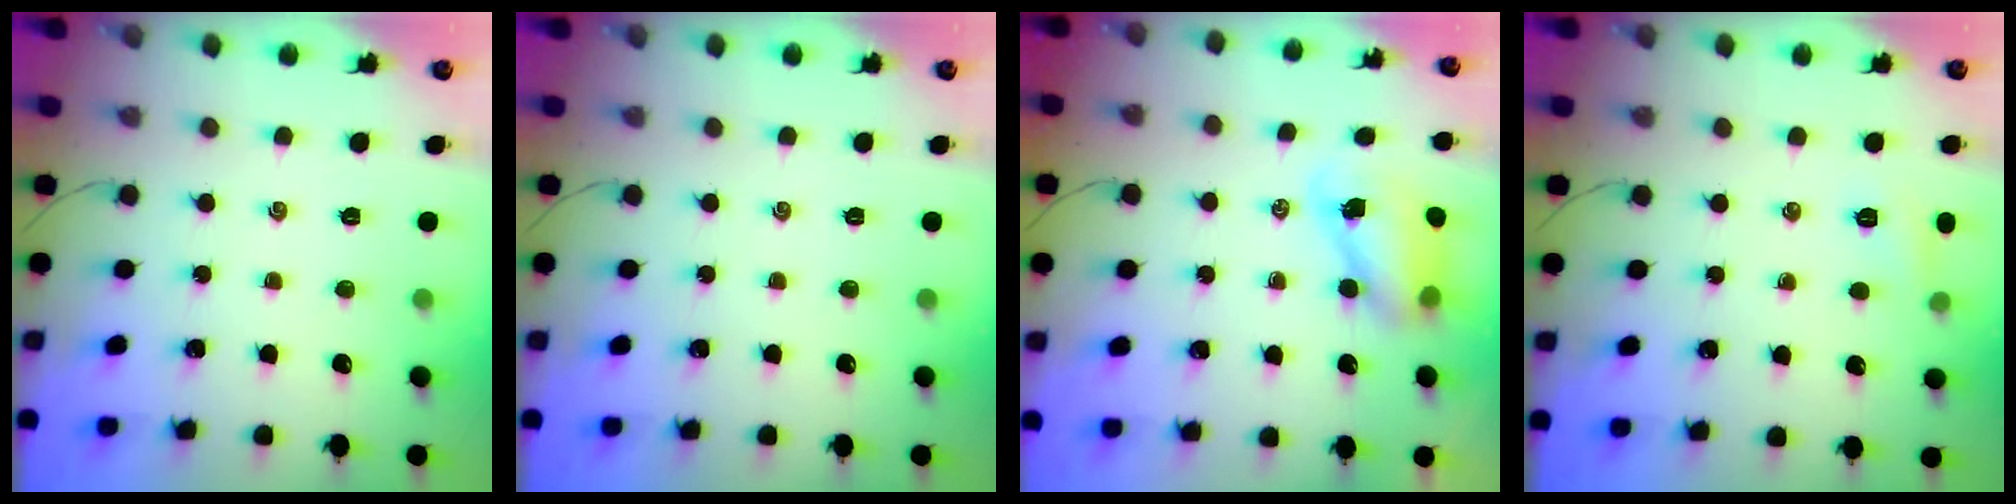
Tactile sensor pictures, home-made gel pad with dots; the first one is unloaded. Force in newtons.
{"total": 0.0}
{"total": 8.2, "press": 8.0, "slide": 1.6}
{"total": 5.7, "press": 5.5, "slide": 1.6}